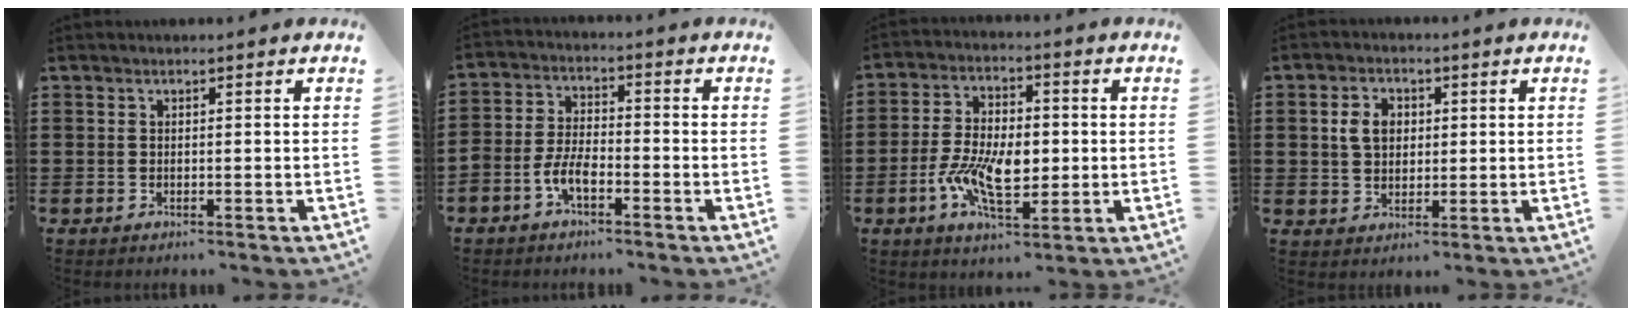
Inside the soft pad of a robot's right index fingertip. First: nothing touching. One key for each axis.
{"total": 4.5, "fx": -2.7, "fy": 2.0, "fz": 3.0, "tx": -0.080, "ty": 0.001, "tz": -0.058}
{"total": 9.5, "fx": -1.7, "fy": 4.9, "fz": 7.9, "tx": -0.161, "ty": 0.001, "tz": -0.034}
{"total": 4.2, "fx": 0.7, "fy": 3.2, "fz": 2.7, "tx": -0.062, "ty": 0.014, "tz": 0.010}